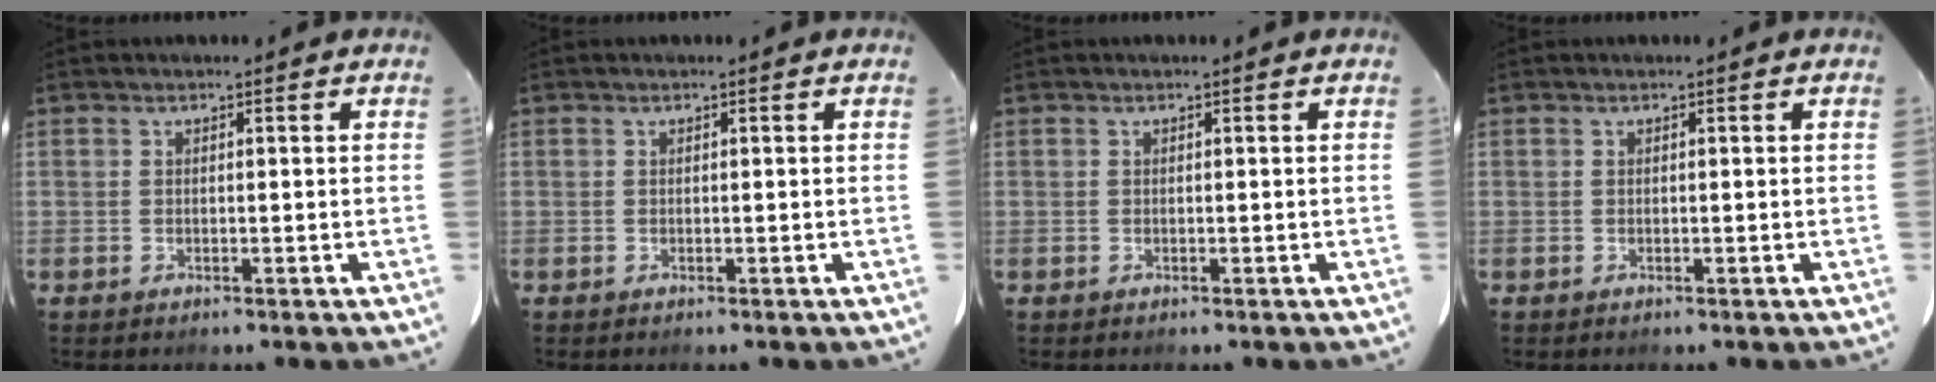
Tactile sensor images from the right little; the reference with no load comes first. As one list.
[{"total": 0.0}, {"total": 0.0}, {"total": 0.0}]